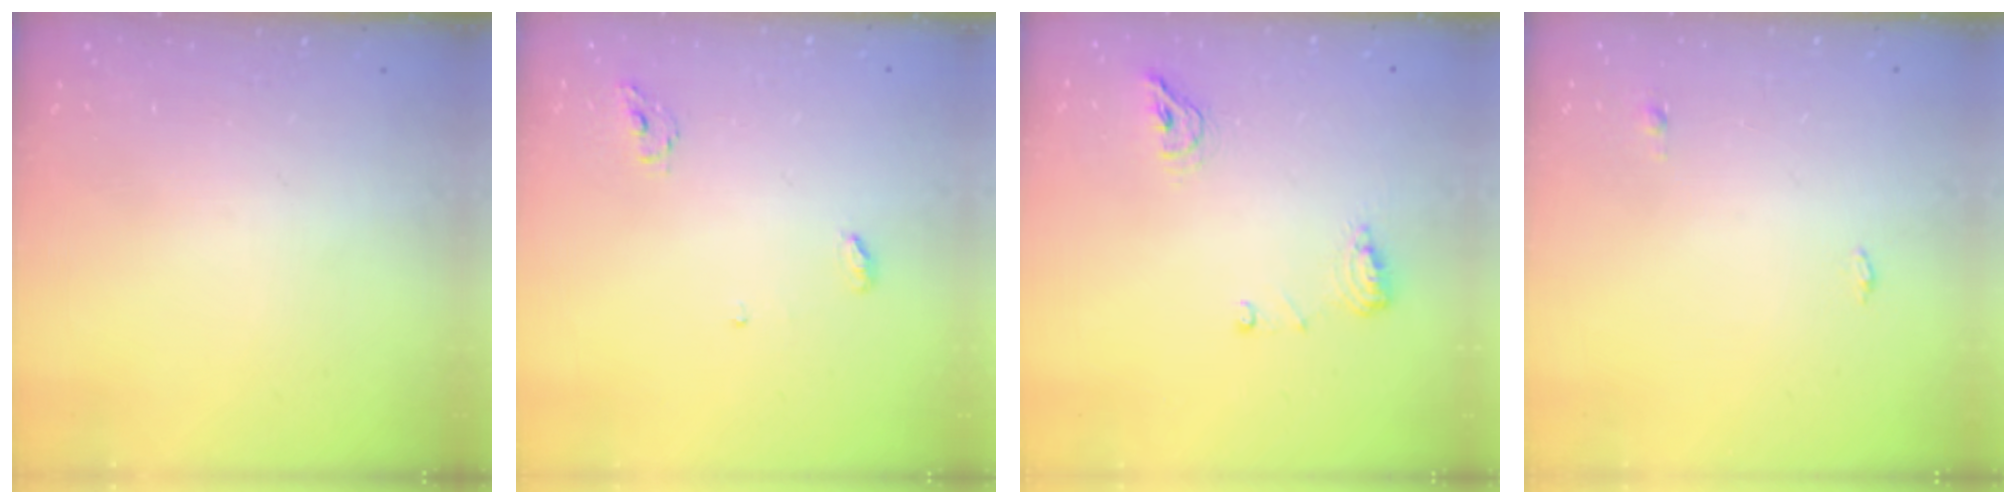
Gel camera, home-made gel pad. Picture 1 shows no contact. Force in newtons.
{"total": 3.5, "press": 3.5, "slide": 0.3}
{"total": 8.2, "press": 8.1, "slide": 1.5}
{"total": 7.6, "press": 3.3, "slide": 6.8}